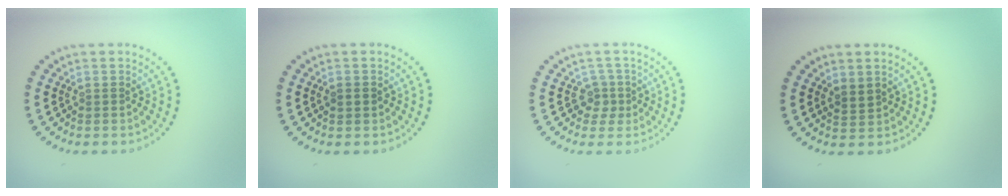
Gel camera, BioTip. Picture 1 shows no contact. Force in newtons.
{"total": 1.2, "press": 1.2, "slide": 0.1}
{"total": 1.7, "press": 1.3, "slide": 1.2}
{"total": 1.4, "press": 1.1, "slide": 0.8}